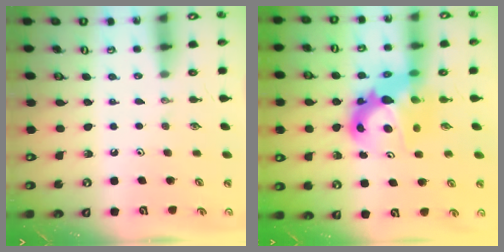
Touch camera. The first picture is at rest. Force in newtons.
{"total": 11.0, "press": 11.0, "slide": 0.8}